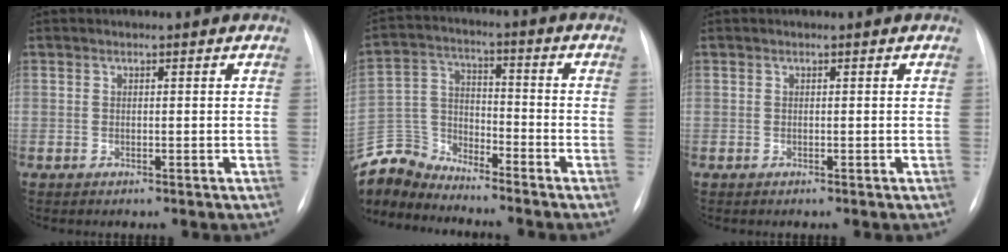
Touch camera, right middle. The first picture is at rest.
{"total": 9.1, "force": [-9.0, 1.2, -0.3], "torque": [-0.005, 0.017, -0.182]}
{"total": 0.0}